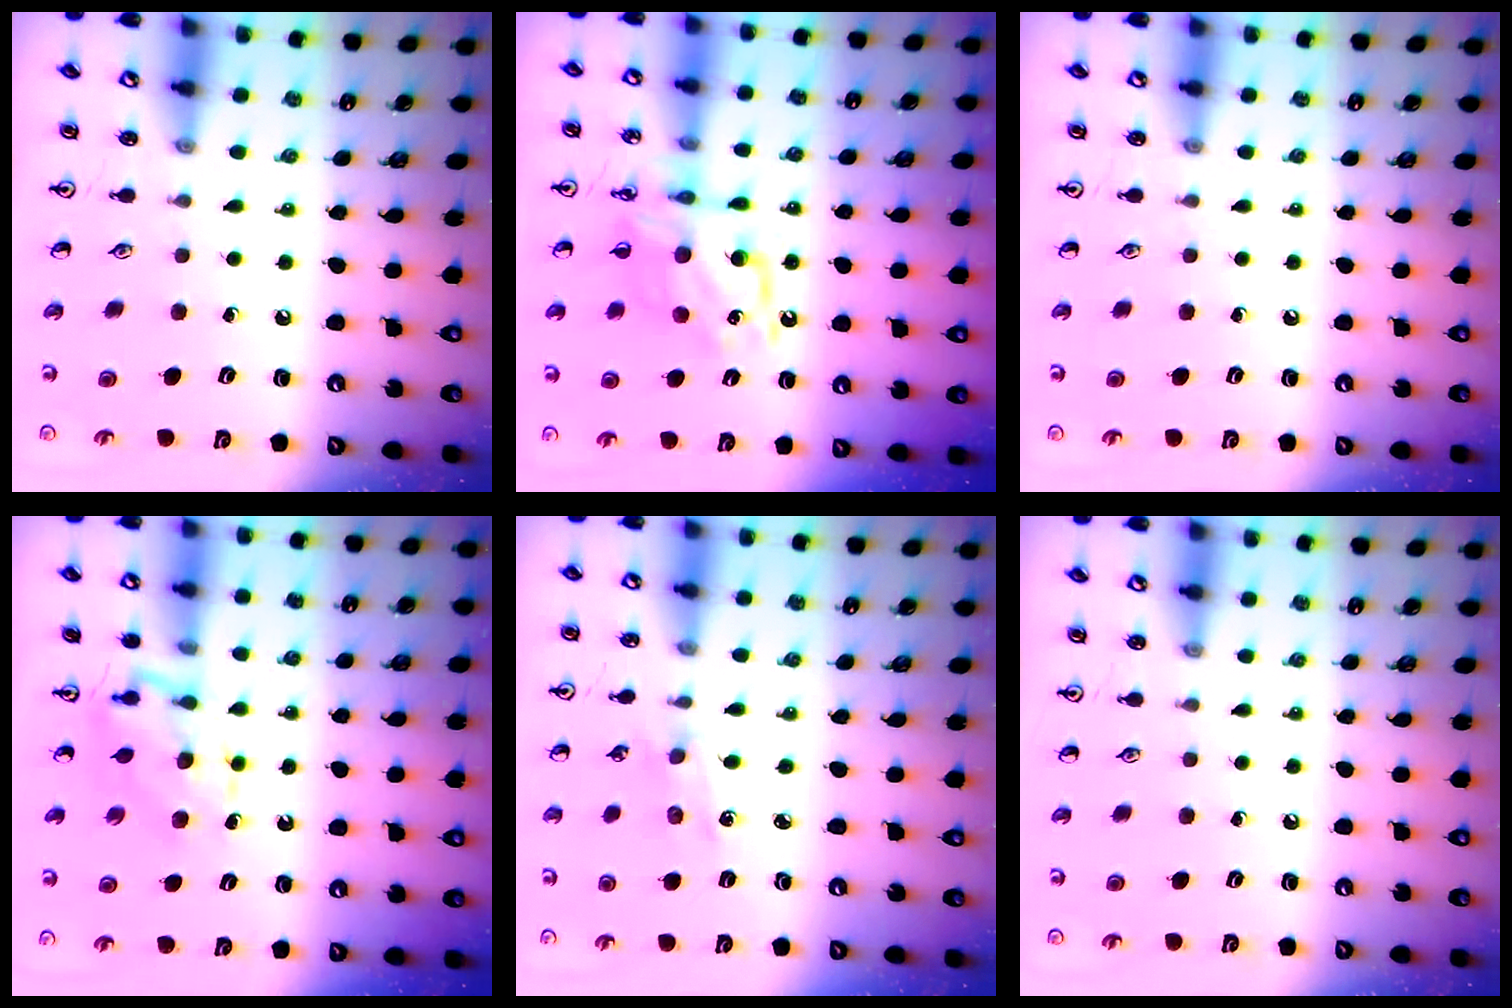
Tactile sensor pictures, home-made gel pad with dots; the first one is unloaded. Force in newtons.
{"total": 11.2, "press": 11.2, "slide": 0.5}
{"total": 0.0}
{"total": 6.9, "press": 6.8, "slide": 0.8}
{"total": 1.0, "press": 0.9, "slide": 0.4}
{"total": 0.0}